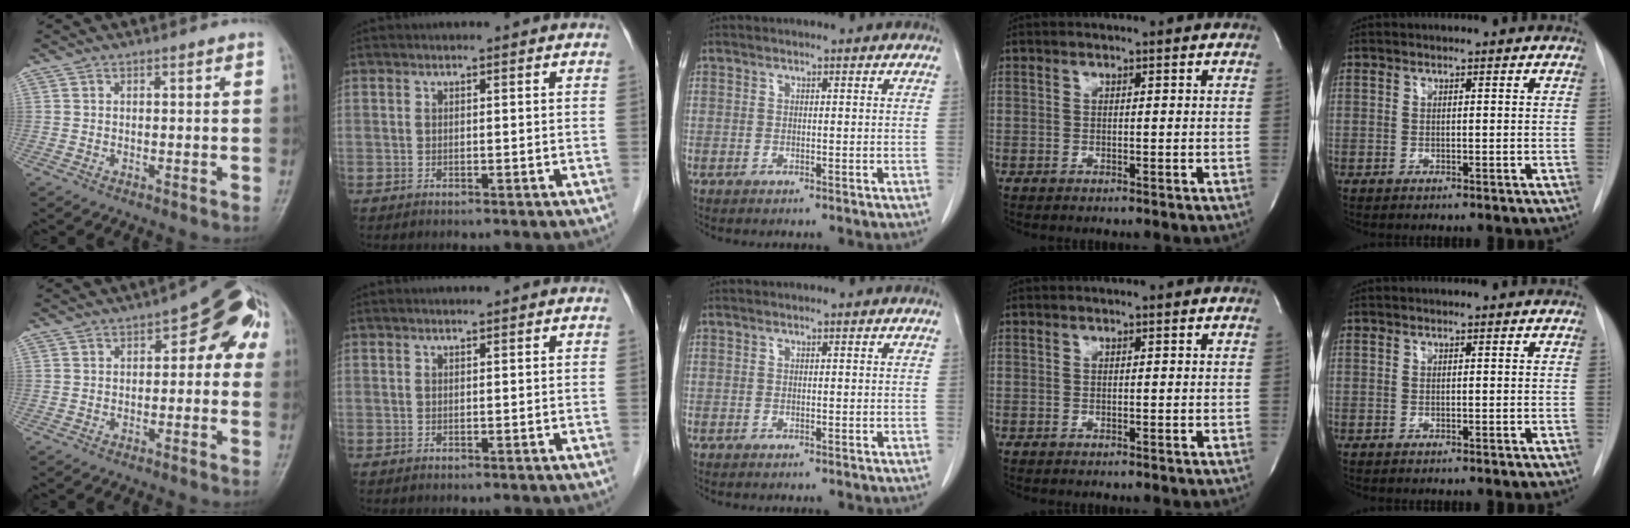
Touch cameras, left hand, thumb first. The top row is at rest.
{"thumb": {"total": 9.0, "force": [1.7, 4.8, 7.5], "torque": [-0.048, 0.026, 0.006]}, "index": {"total": 0.8, "force": [0.7, 0.0, 0.4], "torque": [-0.007, 0.005, 0.013]}}